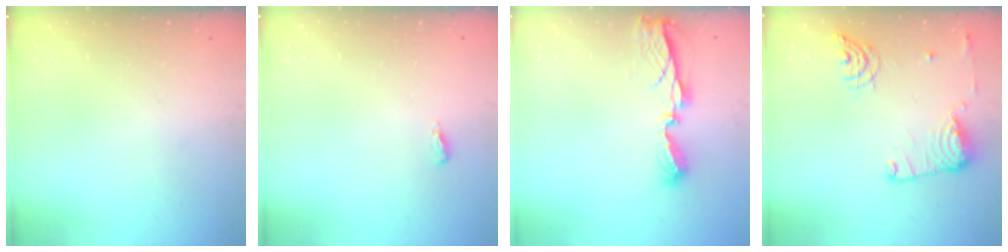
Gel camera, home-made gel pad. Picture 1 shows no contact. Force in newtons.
{"total": 3.7, "press": 3.6, "slide": 1.0}
{"total": 6.7, "press": 6.7, "slide": 0.2}
{"total": 13.4, "press": 13.4, "slide": 0.6}